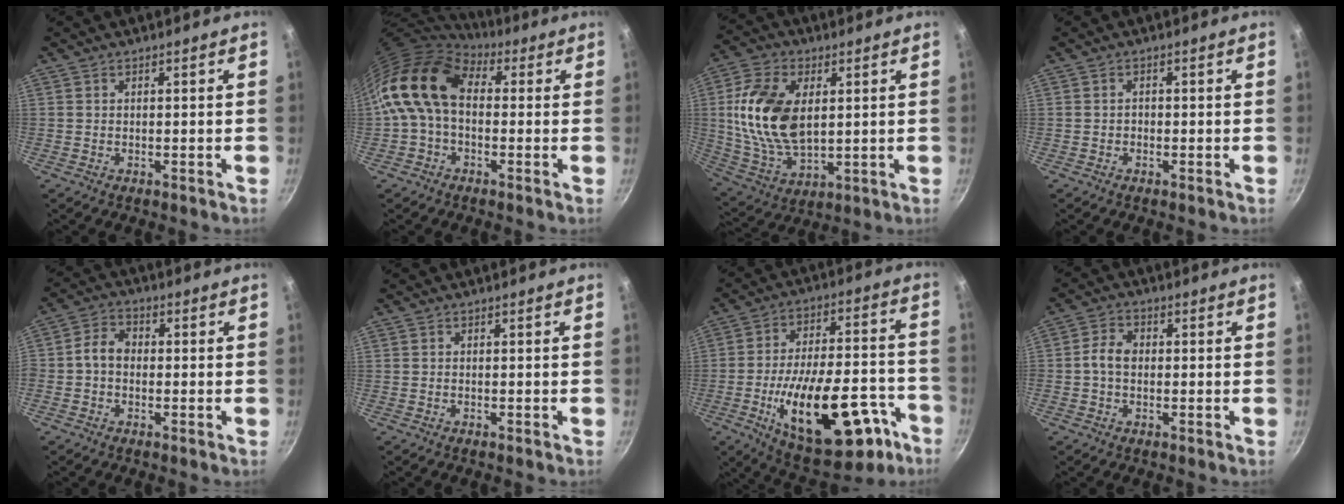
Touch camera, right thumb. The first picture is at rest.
{"total": 13.6, "force": [1.0, 9.3, 9.9], "torque": [-0.161, 0.026, -0.002]}
{"total": 17.2, "force": [2.8, 10.4, 13.4], "torque": [-0.244, -0.009, 0.061]}
{"total": 0.7, "force": [-0.4, 0.6, 0.3], "torque": [-0.006, 0.002, -0.007]}
{"total": 4.7, "force": [-0.7, 3.6, 3.0], "torque": [-0.042, 0.019, -0.027]}
{"total": 0.0}
{"total": 26.5, "force": [-11.1, 12.3, 20.7], "torque": [-0.279, 0.050, -0.148]}
{"total": 4.3, "force": [-0.3, 3.0, 3.0], "torque": [-0.057, 0.015, -0.015]}